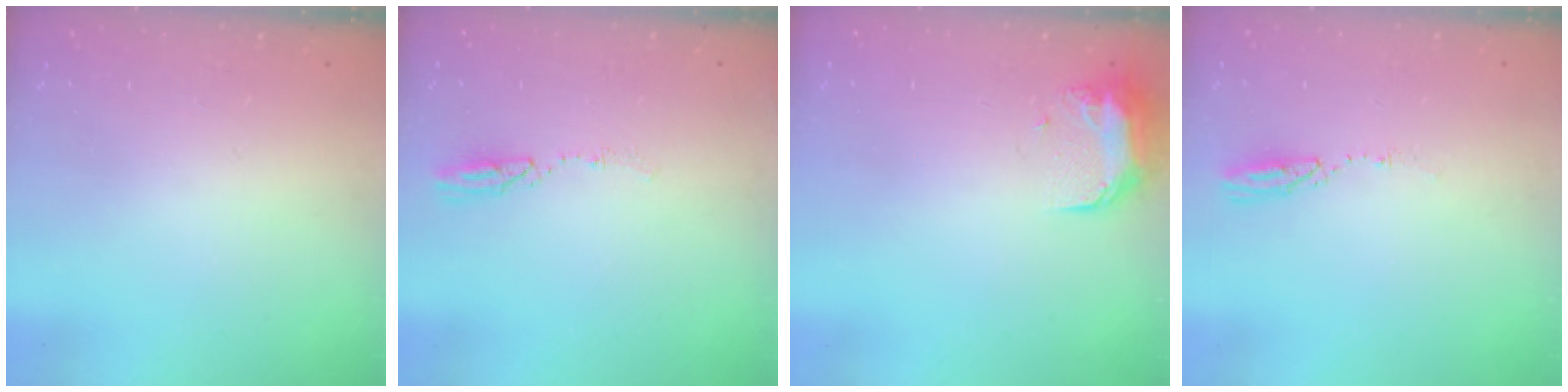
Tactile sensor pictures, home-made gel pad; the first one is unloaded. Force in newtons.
{"total": 4.8, "press": 4.8, "slide": 0.4}
{"total": 10.0, "press": 9.6, "slide": 2.8}
{"total": 3.8, "press": 3.7, "slide": 0.2}